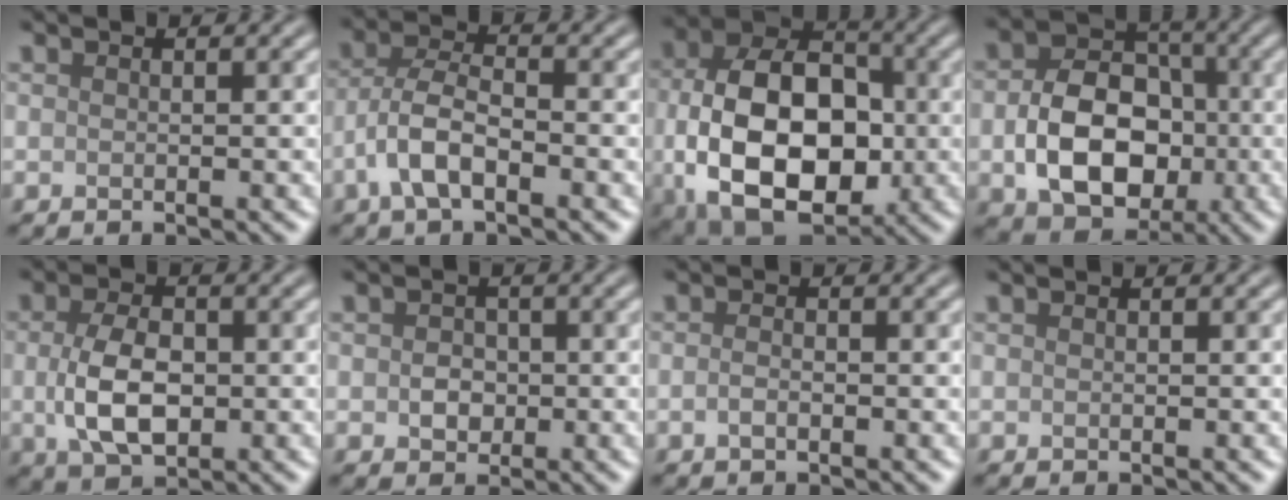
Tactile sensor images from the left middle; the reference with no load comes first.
{"total": 4.6, "force": [-1.9, 2.0, 3.7], "torque": [-0.073, 0.009, -0.045]}
{"total": 14.7, "force": [-1.5, 9.8, 10.8], "torque": [-0.191, -0.015, -0.022]}
{"total": 9.0, "force": [-1.6, 6.5, 6.0], "torque": [-0.110, -0.002, -0.024]}
{"total": 5.4, "force": [-0.3, 3.3, 4.3], "torque": [-0.093, -0.005, -0.004]}
{"total": 1.9, "force": [-0.1, 1.6, 0.9], "torque": [-0.013, 0.000, -0.006]}
{"total": 1.0, "force": [-0.4, 0.5, 0.9], "torque": [-0.019, 0.002, -0.011]}
{"total": 0.0}